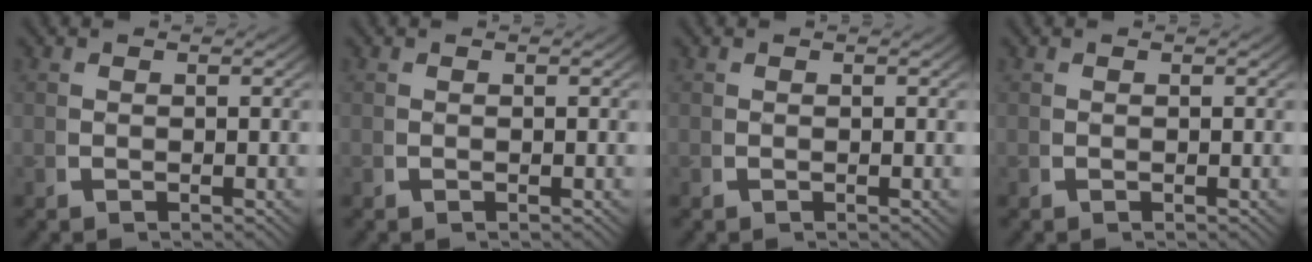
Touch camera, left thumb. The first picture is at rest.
{"total": 0.0}
{"total": 0.0}
{"total": 0.0}